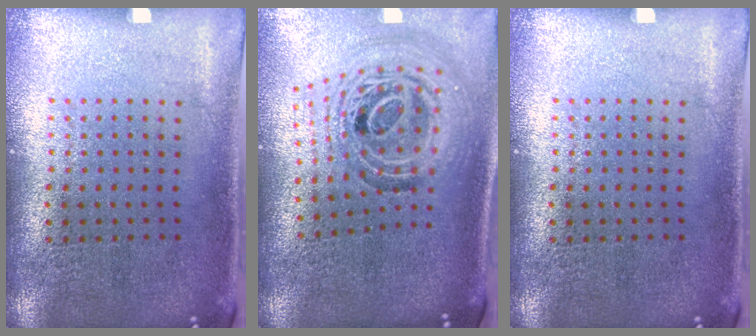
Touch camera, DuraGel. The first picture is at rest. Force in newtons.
{"total": 1.8, "press": 1.5, "slide": 0.9}
{"total": 0.0}